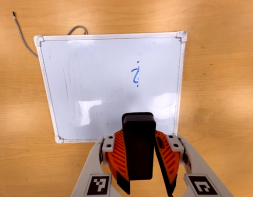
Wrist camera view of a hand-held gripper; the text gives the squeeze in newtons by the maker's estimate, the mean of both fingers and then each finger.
{"total": 8.8, "left": 8.5, "right": 9.1}